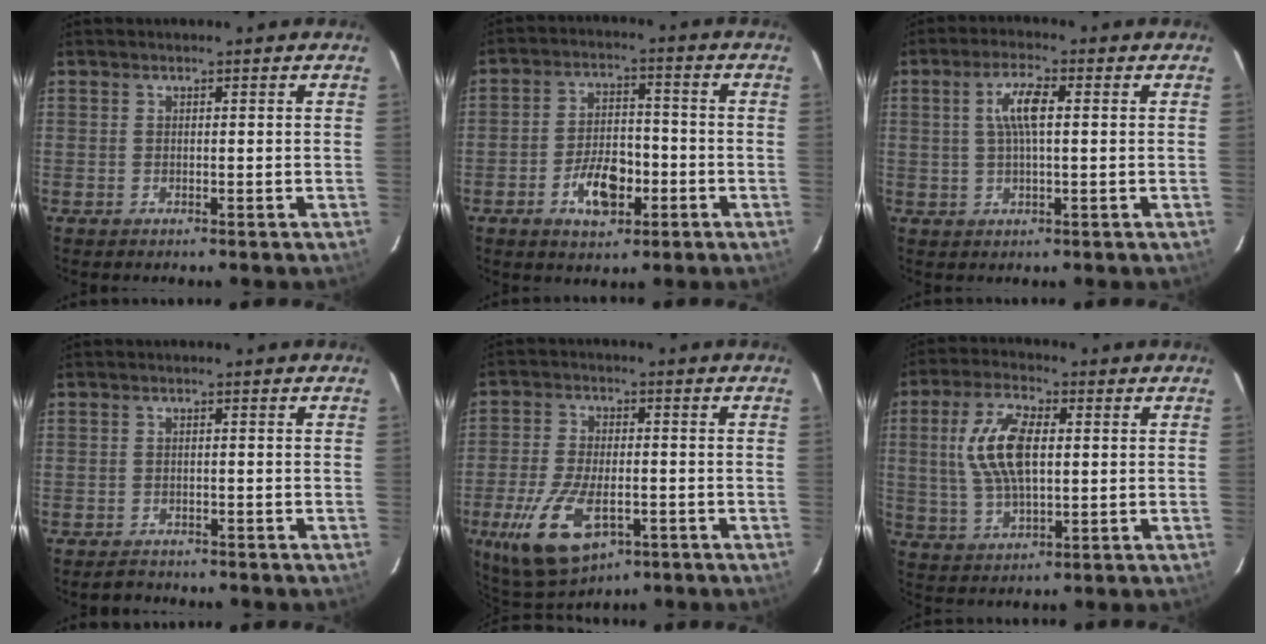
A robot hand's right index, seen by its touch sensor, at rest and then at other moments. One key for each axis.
{"total": 9.1, "fx": -3.9, "fy": 5.0, "fz": 6.5, "tx": -0.125, "ty": 0.010, "tz": -0.057}
{"total": 5.6, "fx": 1.0, "fy": 1.3, "fz": 5.4, "tx": -0.102, "ty": 0.007, "tz": 0.021}
{"total": 2.0, "fx": -1.8, "fy": 0.8, "fz": 0.1, "tx": -0.003, "ty": 0.002, "tz": -0.026}
{"total": 13.3, "fx": -5.6, "fy": 6.3, "fz": 10.4, "tx": -0.229, "ty": -0.026, "tz": -0.094}
{"total": 11.9, "fx": 1.7, "fy": 5.4, "fz": 10.4, "tx": -0.212, "ty": 0.010, "tz": 0.038}